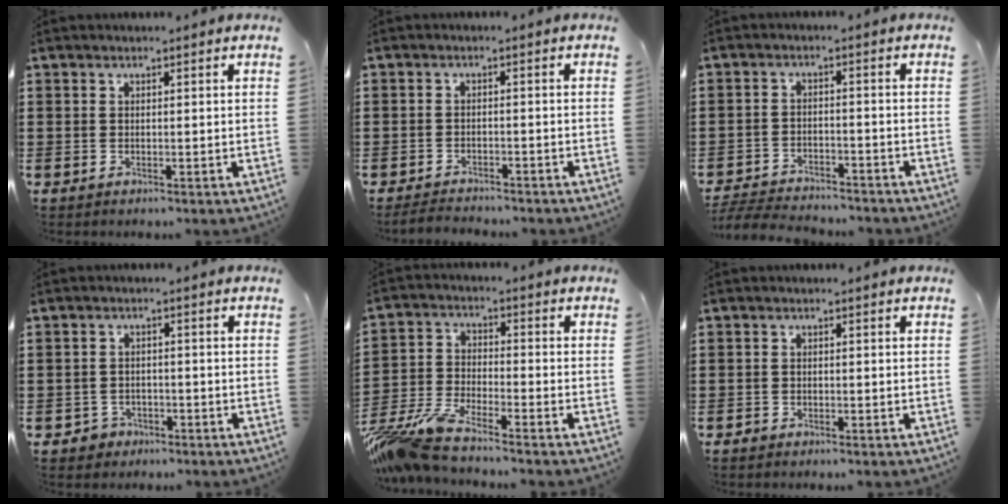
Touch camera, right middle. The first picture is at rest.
{"total": 2.3, "force": [-2.3, 0.3, 0.1], "torque": [-0.007, -0.001, -0.049]}
{"total": 4.5, "force": [-4.5, 0.5, 0.5], "torque": [-0.020, 0.001, -0.097]}
{"total": 2.0, "force": [-1.6, 1.1, 0.0], "torque": [-0.007, 0.001, -0.037]}
{"total": 7.6, "force": [-7.0, 0.6, 2.9], "torque": [-0.086, -0.011, -0.145]}
{"total": 0.7, "force": [-0.6, 0.4, 0.2], "torque": [-0.004, 0.001, -0.014]}